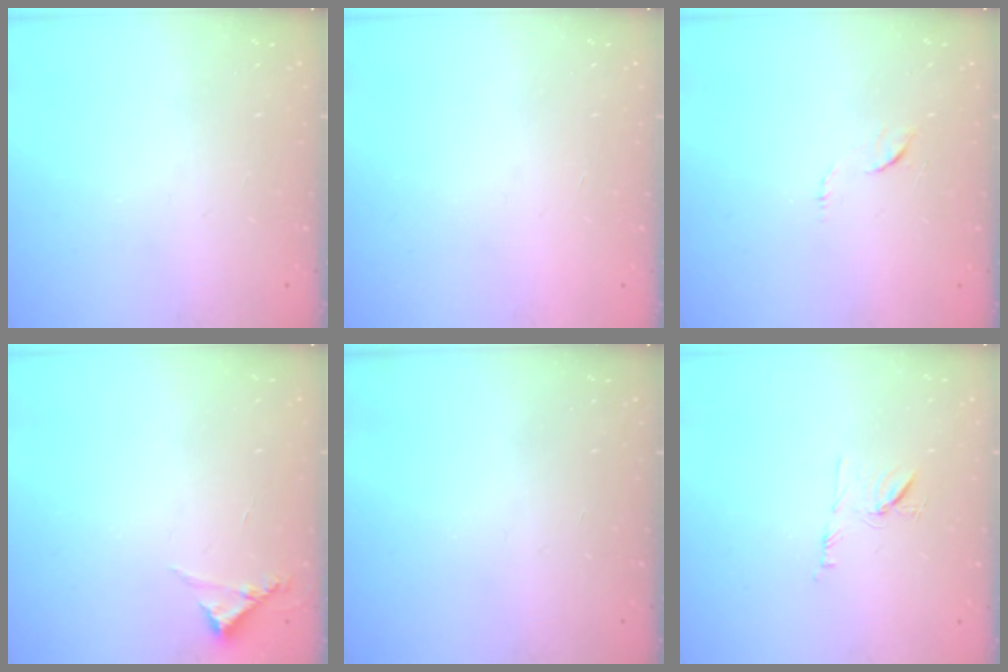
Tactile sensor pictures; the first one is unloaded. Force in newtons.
{"total": 1.5, "press": 1.5, "slide": 0.1}
{"total": 4.6, "press": 4.5, "slide": 0.5}
{"total": 3.8, "press": 3.8, "slide": 0.2}
{"total": 0.0}
{"total": 7.5, "press": 7.5, "slide": 0.8}